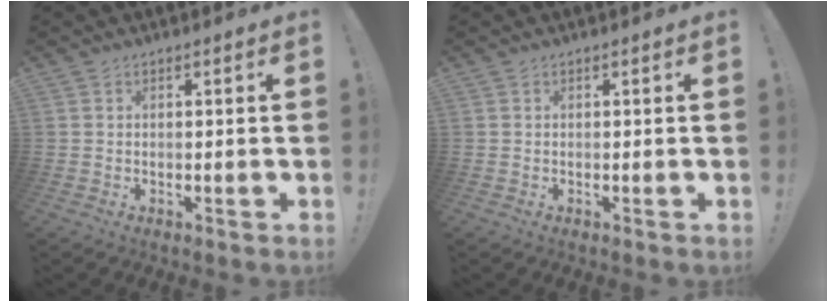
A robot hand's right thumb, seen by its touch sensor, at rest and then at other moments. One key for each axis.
{"total": 0.0}